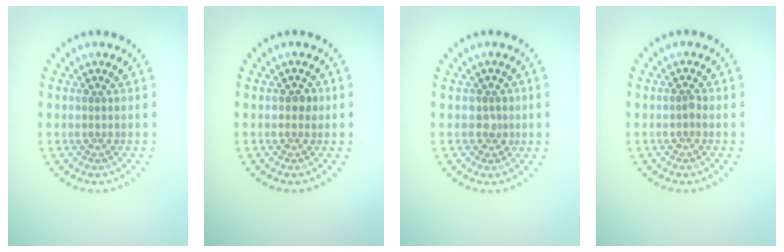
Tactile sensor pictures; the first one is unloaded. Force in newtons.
{"total": 1.1, "press": 1.1, "slide": 0.1}
{"total": 1.3, "press": 1.1, "slide": 0.7}
{"total": 0.5, "press": 0.4, "slide": 0.3}